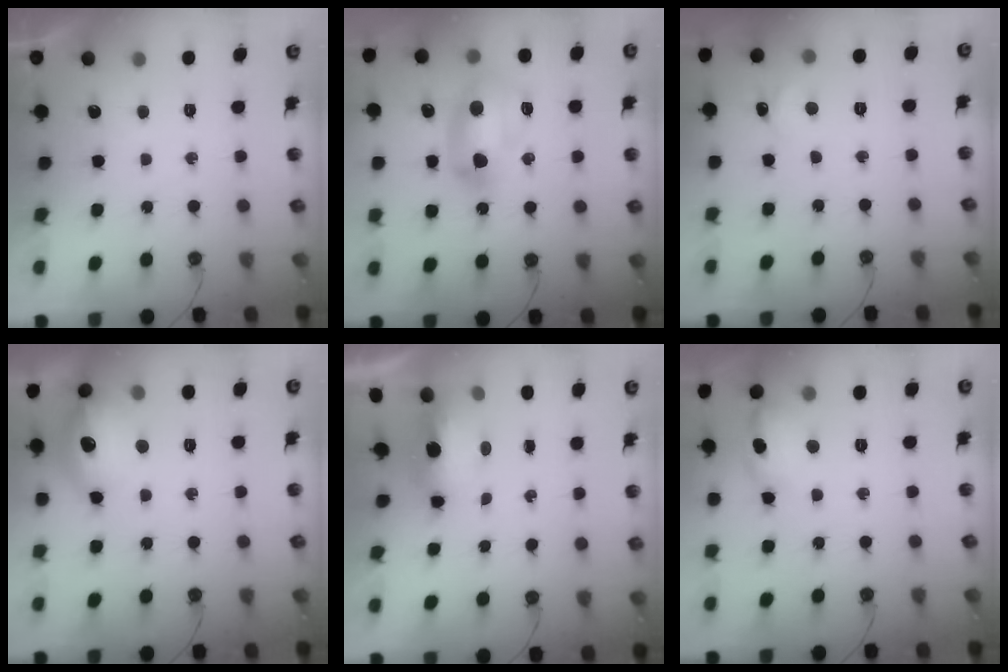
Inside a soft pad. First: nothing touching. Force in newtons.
{"total": 14.8, "press": 14.8, "slide": 0.8}
{"total": 2.4, "press": 2.4, "slide": 0.3}
{"total": 14.9, "press": 14.8, "slide": 1.1}
{"total": 15.0, "press": 9.1, "slide": 11.9}
{"total": 15.2, "press": 11.7, "slide": 9.8}